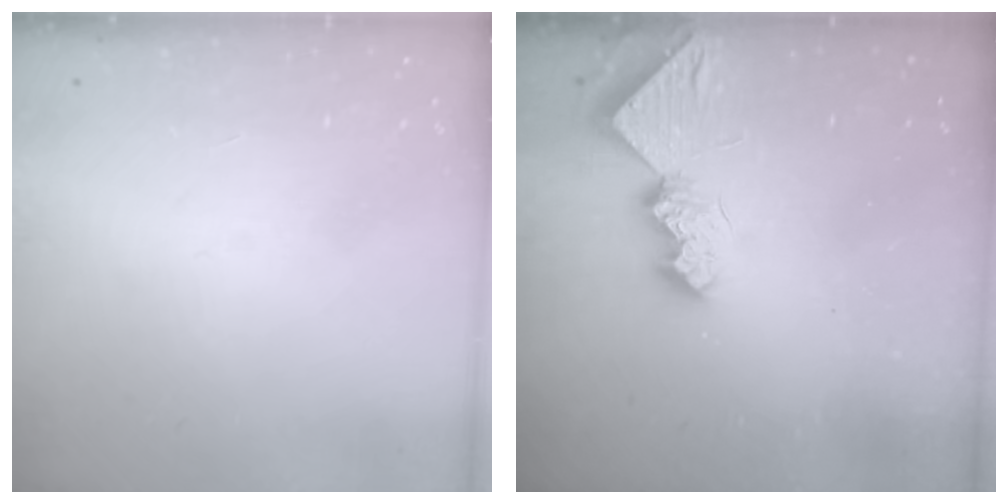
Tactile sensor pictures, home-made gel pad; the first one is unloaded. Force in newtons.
{"total": 9.5, "press": 9.5, "slide": 0.9}